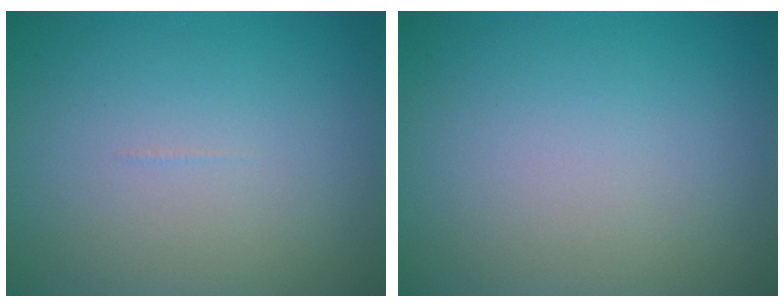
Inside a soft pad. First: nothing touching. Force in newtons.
{"total": 0.0}